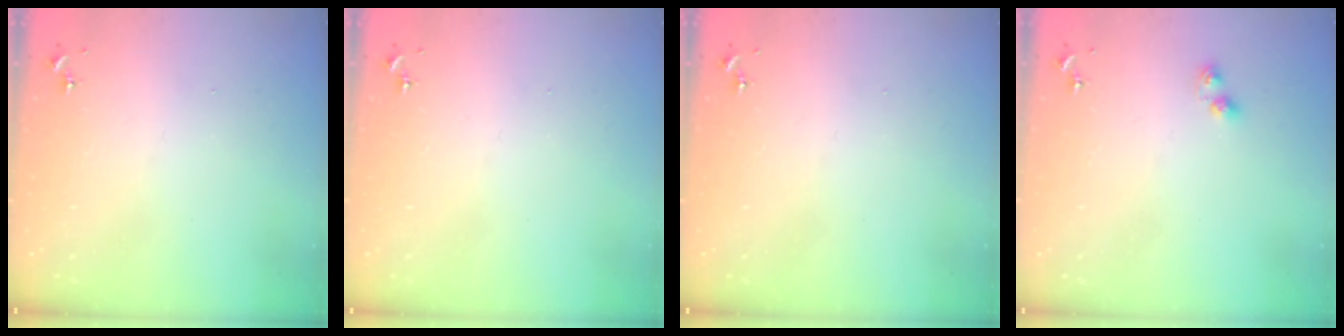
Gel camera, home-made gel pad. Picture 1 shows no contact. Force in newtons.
{"total": 0.0}
{"total": 0.0}
{"total": 4.3, "press": 4.3, "slide": 0.1}